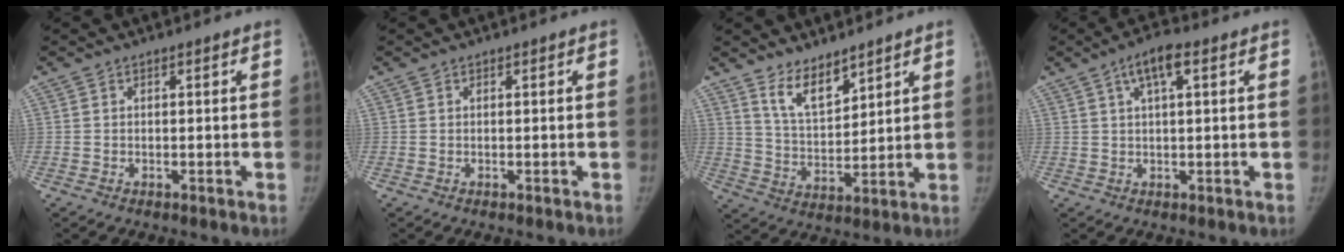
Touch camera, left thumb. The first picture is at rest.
{"total": 0.0}
{"total": 7.8, "force": [5.9, 3.1, 4.0], "torque": [-0.051, -0.052, 0.118]}
{"total": 5.4, "force": [2.3, 1.5, 4.6], "torque": [-0.085, 0.008, 0.038]}